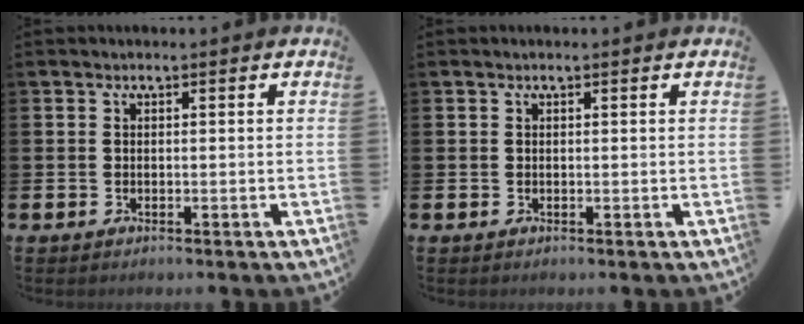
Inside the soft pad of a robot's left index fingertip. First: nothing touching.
{"total": 0.0}